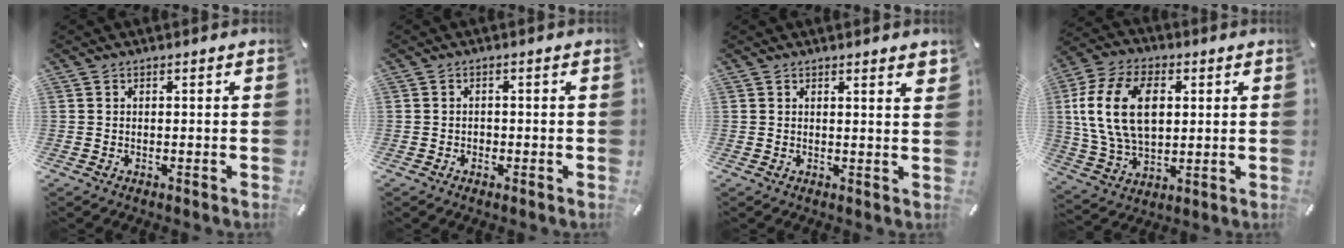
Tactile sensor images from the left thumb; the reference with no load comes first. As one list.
[{"total": 1.0, "force": [-0.4, 0.9, 0.5], "torque": [-0.010, 0.003, -0.010]}, {"total": 1.9, "force": [1.6, 0.0, 1.1], "torque": [-0.016, -0.004, 0.027]}, {"total": 16.6, "force": [3.0, 11.2, 11.8], "torque": [-0.255, 0.010, 0.051]}]